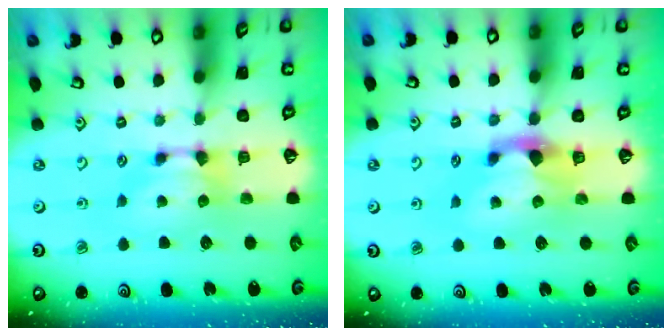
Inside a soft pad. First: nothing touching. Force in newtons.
{"total": 2.2, "press": 1.9, "slide": 1.2}